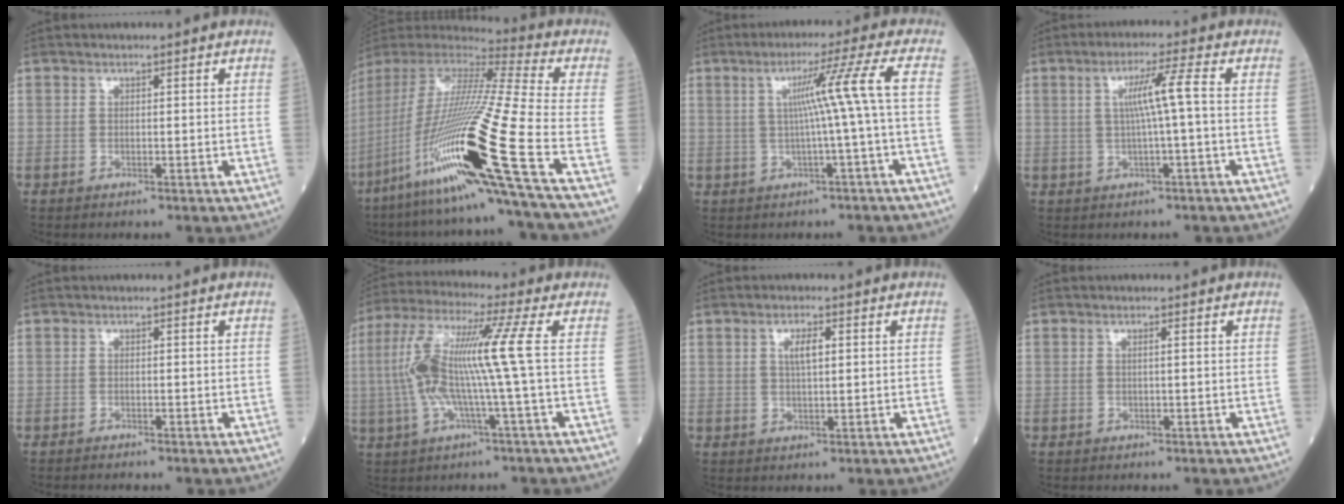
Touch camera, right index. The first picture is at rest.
{"total": 27.7, "force": [-11.8, -1.0, 25.0], "torque": [-0.485, -0.052, -0.223]}
{"total": 7.4, "force": [0.2, -2.2, 7.1], "torque": [-0.117, 0.017, 0.013]}
{"total": 5.3, "force": [0.4, -0.9, 5.2], "torque": [-0.095, 0.008, 0.009]}
{"total": 1.0, "force": [-1.0, 0.0, 0.3], "torque": [-0.007, 0.000, -0.016]}
{"total": 12.7, "force": [0.0, -0.8, 12.6], "torque": [-0.265, 0.024, -0.008]}
{"total": 3.0, "force": [0.9, 0.8, 2.8], "torque": [-0.053, 0.003, 0.016]}
{"total": 0.7, "force": [0.2, 0.0, 0.7], "torque": [-0.017, 0.001, 0.003]}